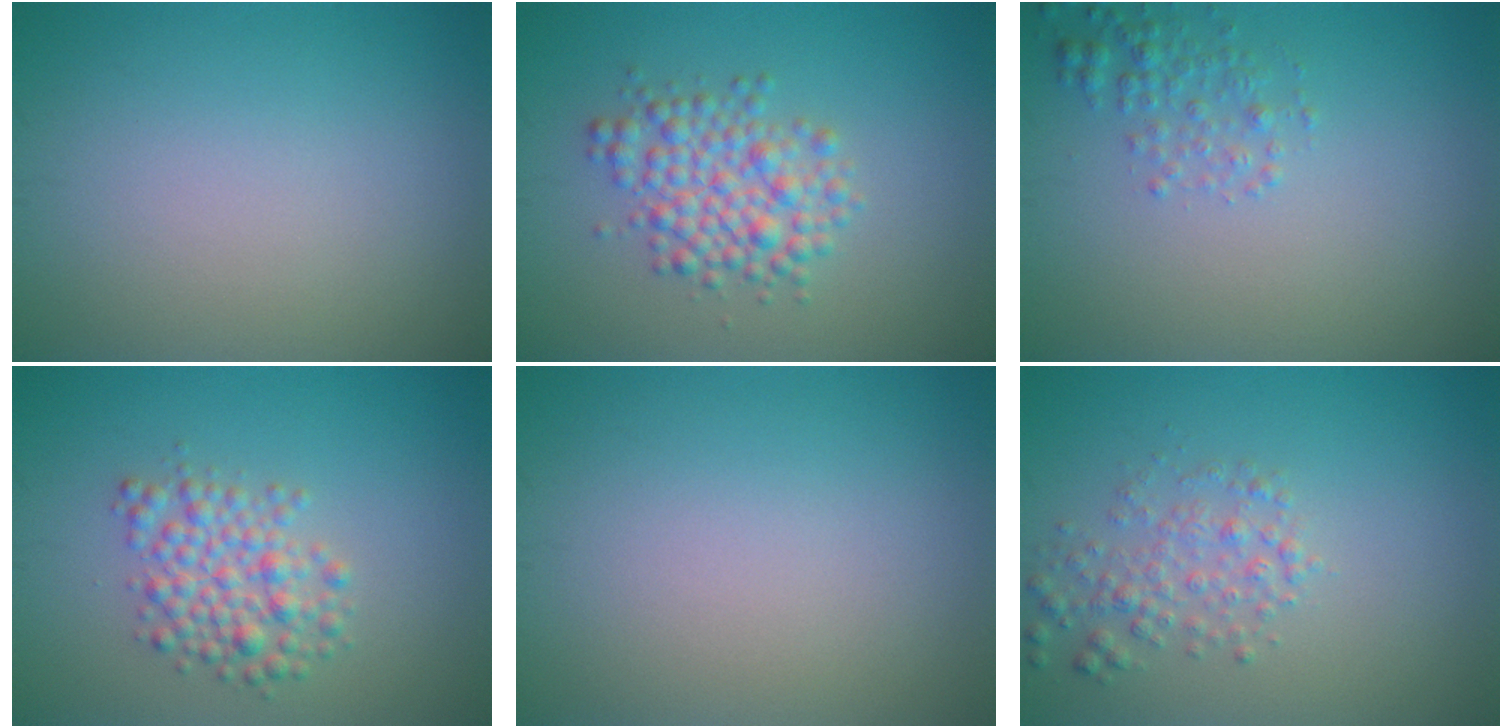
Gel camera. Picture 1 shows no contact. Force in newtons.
{"total": 4.2, "press": 4.2, "slide": 0.1}
{"total": 1.9, "press": 1.9, "slide": 0.1}
{"total": 3.6, "press": 3.6, "slide": 0.1}
{"total": 0.0}
{"total": 2.5, "press": 2.5, "slide": 0.1}